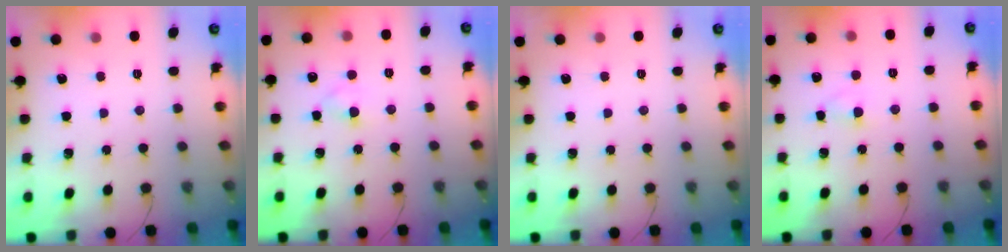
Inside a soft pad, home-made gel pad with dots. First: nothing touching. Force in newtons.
{"total": 2.6, "press": 2.4, "slide": 1.1}
{"total": 0.0}
{"total": 2.2, "press": 2.0, "slide": 1.0}